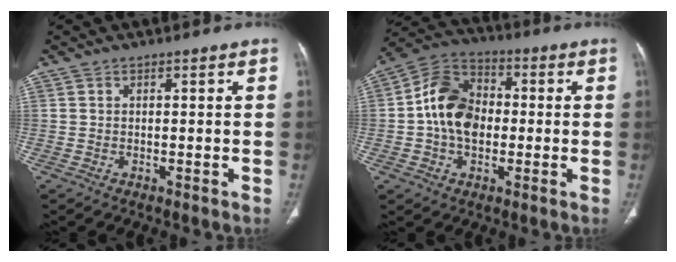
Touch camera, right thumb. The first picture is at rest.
{"total": 13.0, "force": [-0.4, 9.5, 8.9], "torque": [-0.140, 0.030, -0.017]}